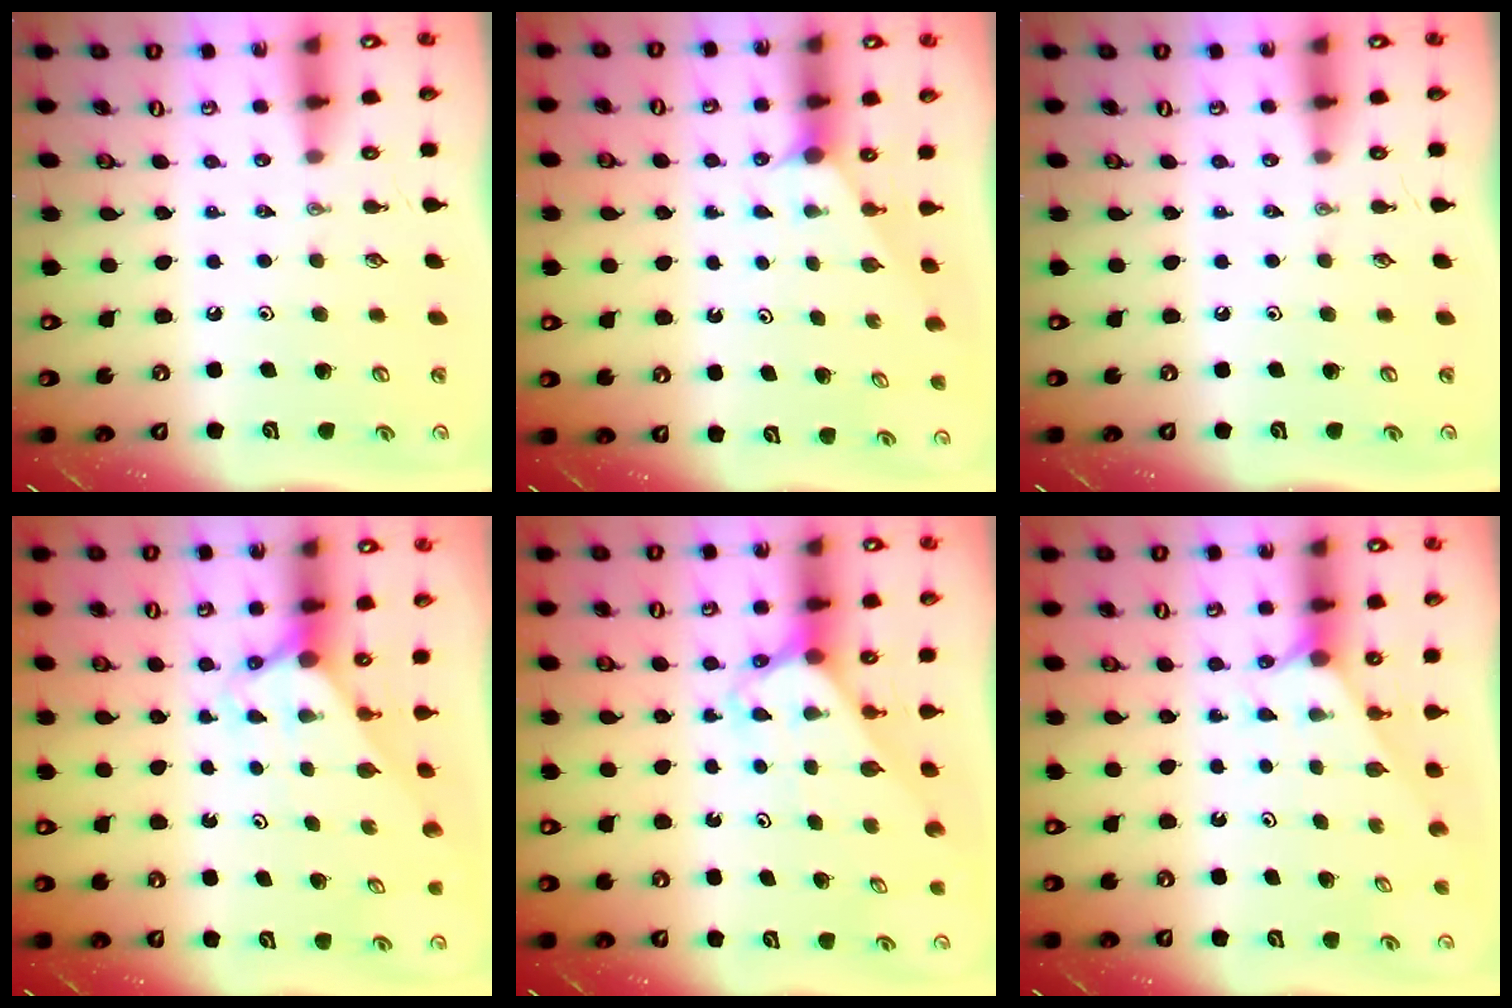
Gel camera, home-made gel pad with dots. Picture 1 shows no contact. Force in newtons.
{"total": 0.6, "press": 0.6, "slide": 0.1}
{"total": 0.0}
{"total": 2.6, "press": 2.5, "slide": 0.3}
{"total": 2.6, "press": 2.6, "slide": 0.2}
{"total": 3.2, "press": 3.2, "slide": 0.2}